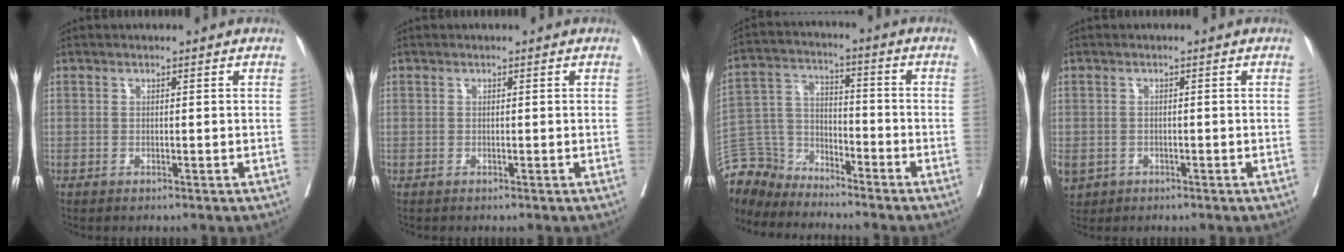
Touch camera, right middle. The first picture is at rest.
{"total": 0.0}
{"total": 8.8, "force": [-8.3, 2.8, -0.5], "torque": [-0.002, 0.017, -0.169]}
{"total": 5.8, "force": [-2.8, 4.8, 1.8], "torque": [-0.057, -0.006, -0.040]}